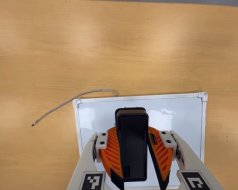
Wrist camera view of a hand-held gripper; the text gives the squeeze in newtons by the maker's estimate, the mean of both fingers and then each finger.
{"total": 10.7, "left": 9.9, "right": 11.5}